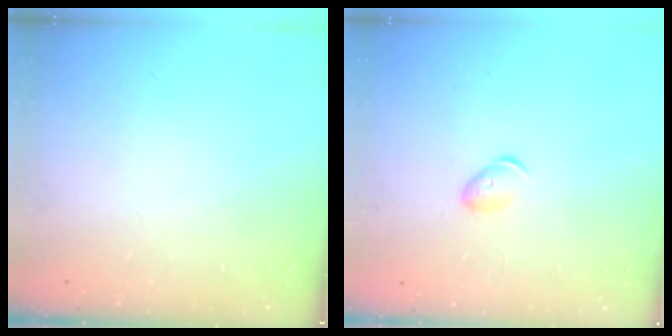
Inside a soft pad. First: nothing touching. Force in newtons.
{"total": 5.3, "press": 5.2, "slide": 1.2}